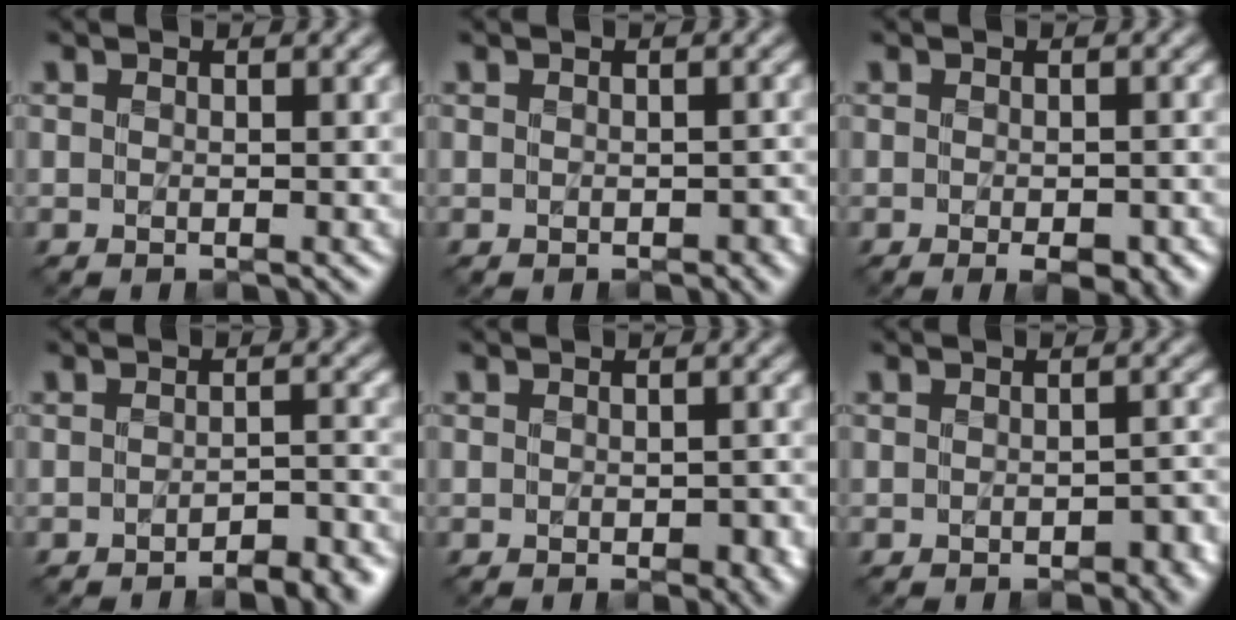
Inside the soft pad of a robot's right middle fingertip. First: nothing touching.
{"total": 1.0, "force": [-0.2, 0.6, 0.7], "torque": [-0.010, -0.003, 0.000]}
{"total": 3.4, "force": [-1.7, 1.4, 2.7], "torque": [-0.034, -0.007, -0.012]}
{"total": 3.5, "force": [-2.6, 1.1, 2.1], "torque": [-0.026, 0.002, -0.029]}
{"total": 2.2, "force": [-0.4, 1.2, 1.8], "torque": [-0.024, -0.008, -0.001]}
{"total": 2.0, "force": [-0.7, 1.0, 1.5], "torque": [-0.022, -0.002, -0.007]}